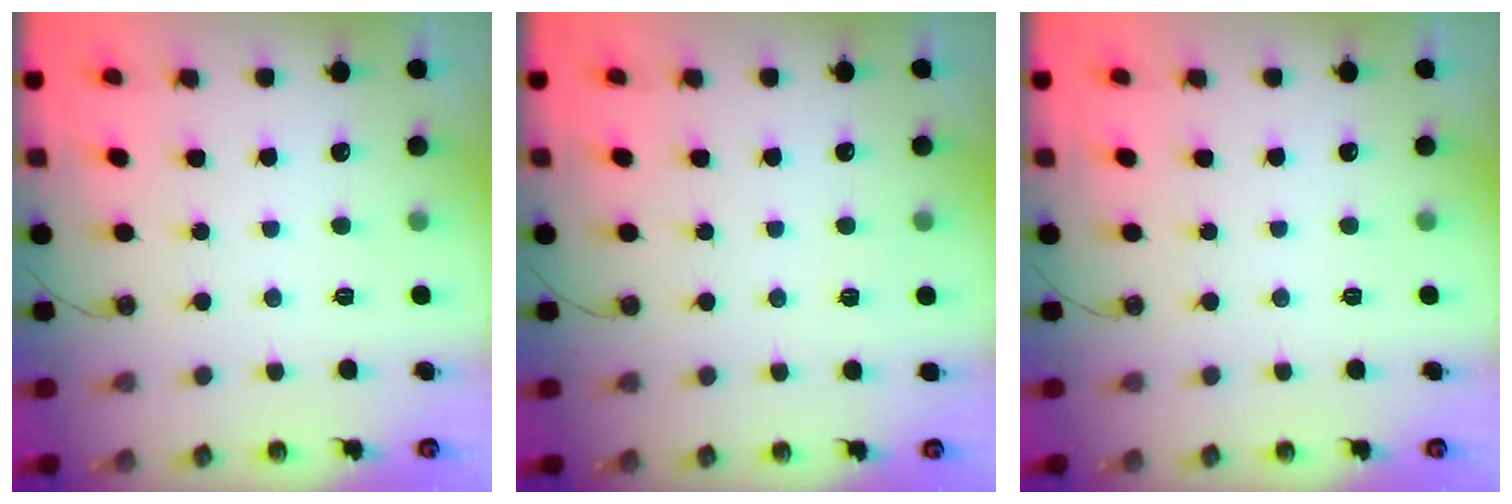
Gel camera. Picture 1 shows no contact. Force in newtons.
{"total": 1.9, "press": 1.6, "slide": 1.0}
{"total": 0.0}